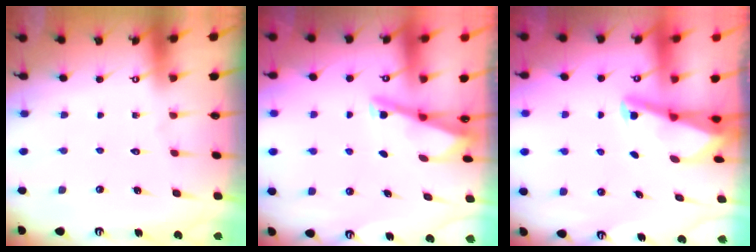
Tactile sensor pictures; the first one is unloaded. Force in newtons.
{"total": 2.9, "press": 2.9, "slide": 0.3}
{"total": 2.6, "press": 2.6, "slide": 0.5}